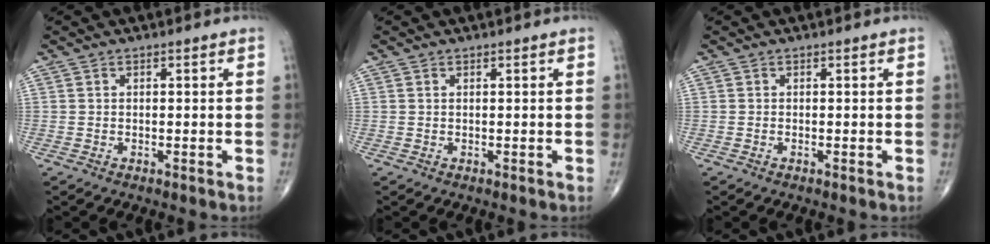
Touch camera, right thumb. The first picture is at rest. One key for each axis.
{"total": 0.0}
{"total": 0.0}